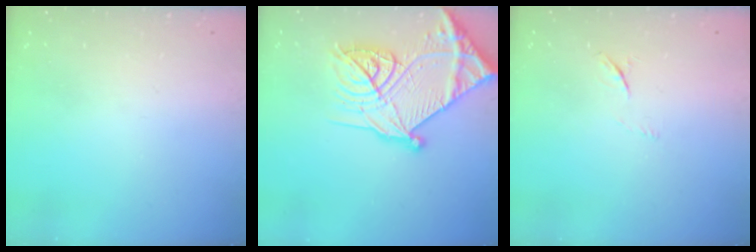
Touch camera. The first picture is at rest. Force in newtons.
{"total": 30.3, "press": 30.1, "slide": 3.2}
{"total": 4.2, "press": 4.0, "slide": 1.4}